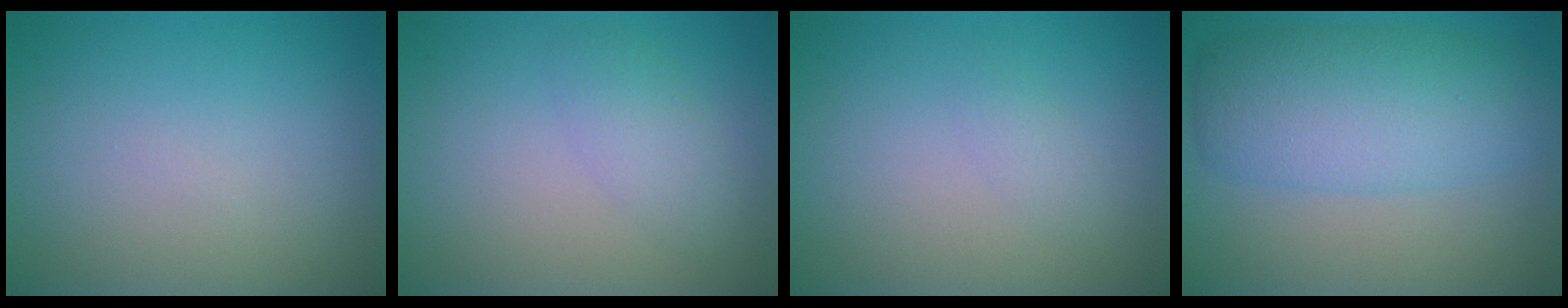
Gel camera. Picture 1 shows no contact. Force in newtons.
{"total": 2.1, "press": 2.1, "slide": 0.1}
{"total": 0.9, "press": 0.9, "slide": 0.1}
{"total": 6.7, "press": 6.7, "slide": 0.1}